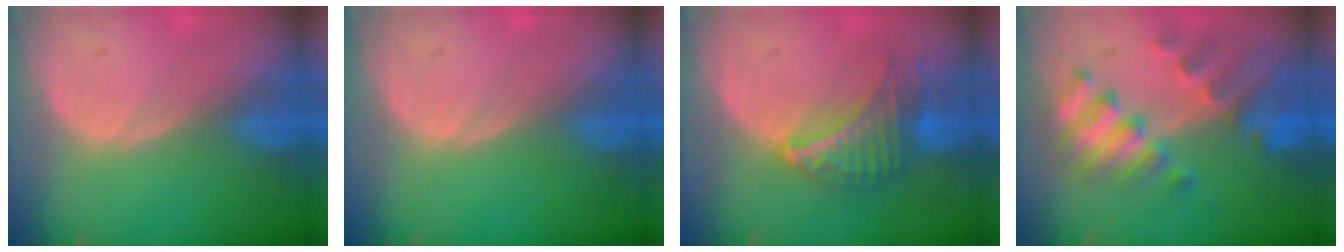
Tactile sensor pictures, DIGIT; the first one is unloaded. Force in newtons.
{"total": 0.0}
{"total": 6.6, "press": 6.5, "slide": 1.0}
{"total": 8.9, "press": 8.3, "slide": 3.5}